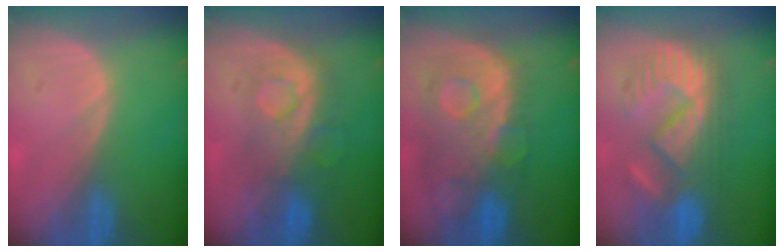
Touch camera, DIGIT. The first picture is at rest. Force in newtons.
{"total": 7.7, "press": 7.6, "slide": 1.5}
{"total": 11.6, "press": 9.8, "slide": 6.1}
{"total": 9.9, "press": 9.8, "slide": 0.9}